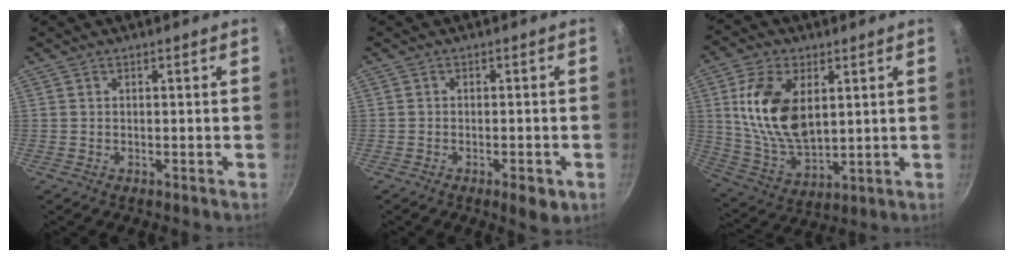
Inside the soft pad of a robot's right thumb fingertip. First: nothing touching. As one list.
[{"total": 4.3, "force": [-2.0, 1.7, 3.4], "torque": [-0.046, 0.011, -0.023]}, {"total": 15.6, "force": [3.7, 9.1, 12.1], "torque": [-0.215, -0.022, 0.083]}]